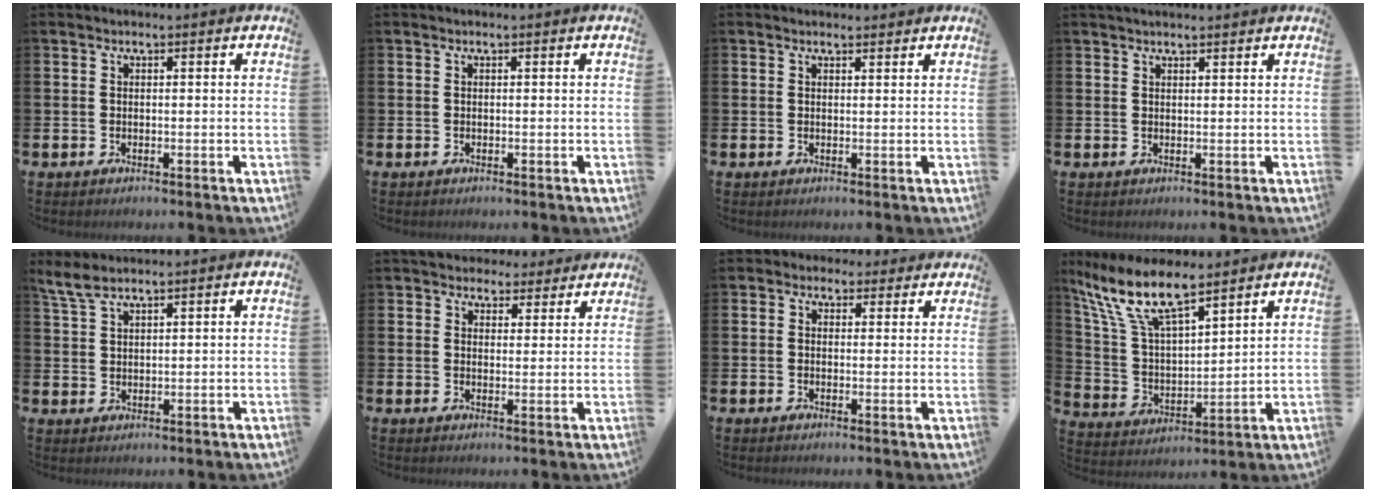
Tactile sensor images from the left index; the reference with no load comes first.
{"total": 0.0}
{"total": 1.1, "force": [1.0, 0.4, 0.2], "torque": [0.009, -0.001, 0.017]}
{"total": 1.4, "force": [1.3, 0.1, 0.4], "torque": [0.005, -0.006, 0.021]}
{"total": 3.7, "force": [2.9, 1.1, 1.9], "torque": [-0.038, -0.006, 0.053]}
{"total": 3.8, "force": [3.3, 2.0, 0.0], "torque": [-0.003, -0.017, 0.056]}
{"total": 1.9, "force": [1.4, 1.3, 0.0], "torque": [0.005, -0.001, 0.021]}
{"total": 11.8, "force": [9.0, 3.3, 6.8], "torque": [-0.164, -0.032, 0.161]}